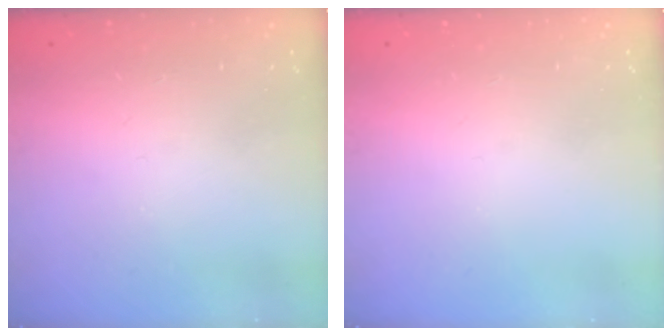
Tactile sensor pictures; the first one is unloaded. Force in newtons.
{"total": 0.0}